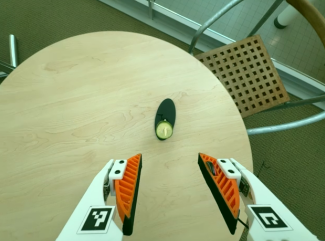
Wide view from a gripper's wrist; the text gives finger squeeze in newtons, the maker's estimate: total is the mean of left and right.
{"total": 0.0}